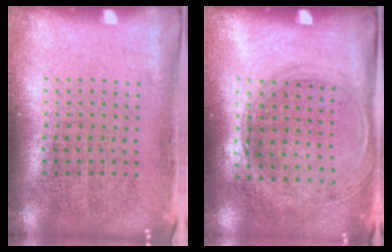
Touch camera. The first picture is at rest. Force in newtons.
{"total": 1.4, "press": 1.2, "slide": 0.6}